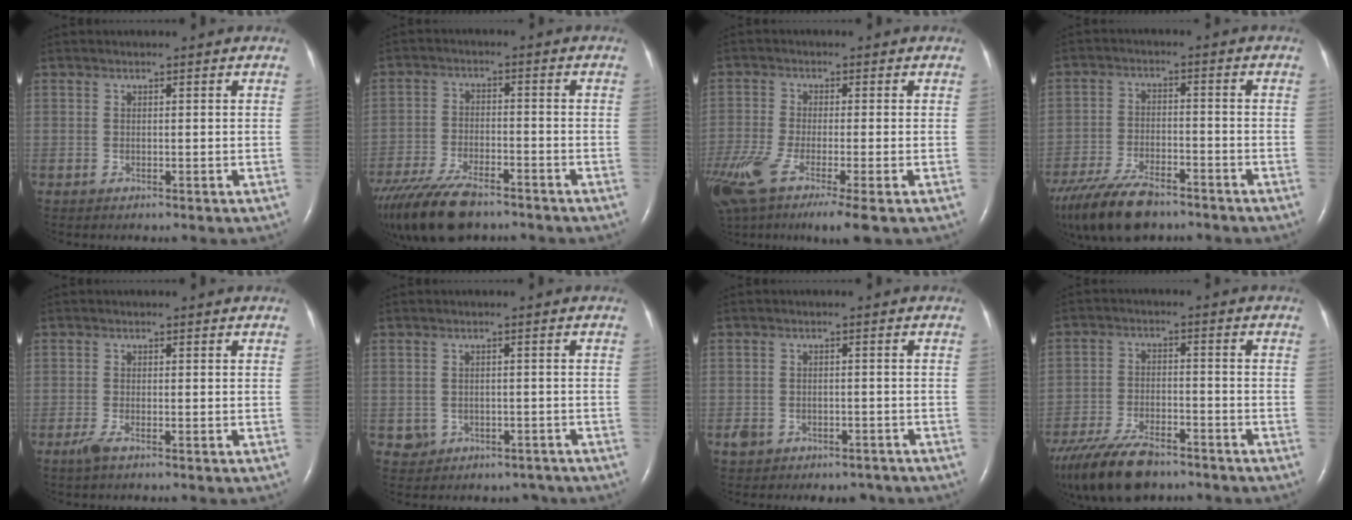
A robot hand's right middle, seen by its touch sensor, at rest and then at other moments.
{"total": 14.7, "force": [-11.5, 4.6, 8.0], "torque": [-0.174, -0.030, -0.194]}
{"total": 13.7, "force": [-8.1, 2.1, 10.8], "torque": [-0.241, -0.042, -0.145]}
{"total": 13.4, "force": [-10.3, 4.5, 7.3], "torque": [-0.152, -0.024, -0.177]}
{"total": 1.7, "force": [-1.1, 0.3, 1.3], "torque": [-0.037, -0.005, -0.025]}
{"total": 4.4, "force": [-2.5, 3.6, 0.7], "torque": [-0.011, 0.016, -0.026]}
{"total": 4.7, "force": [-3.4, 3.1, 1.1], "torque": [-0.022, 0.015, -0.042]}
{"total": 14.4, "force": [-11.1, 5.1, 7.6], "torque": [-0.166, -0.024, -0.189]}